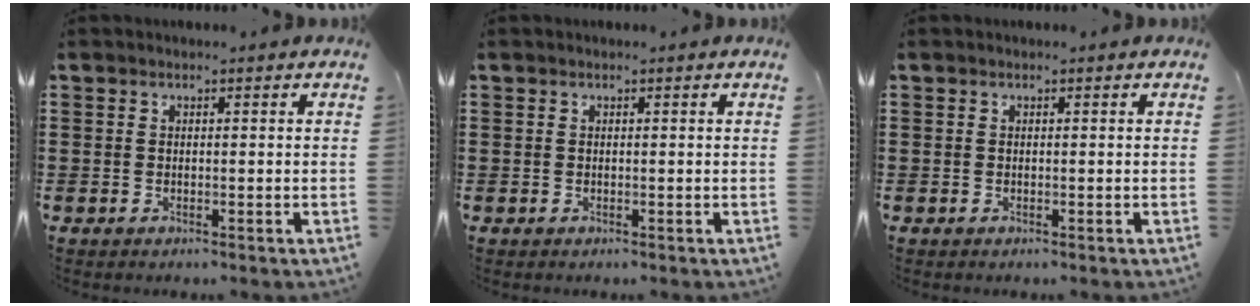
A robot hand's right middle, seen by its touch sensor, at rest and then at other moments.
{"total": 0.0}
{"total": 0.0}